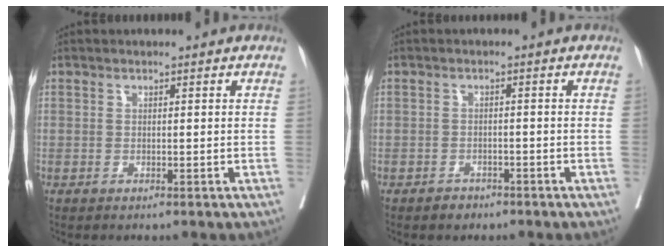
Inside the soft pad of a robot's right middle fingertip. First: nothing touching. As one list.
[{"total": 1.9, "force": [-1.4, 1.1, 0.3], "torque": [-0.010, 0.003, -0.021]}]